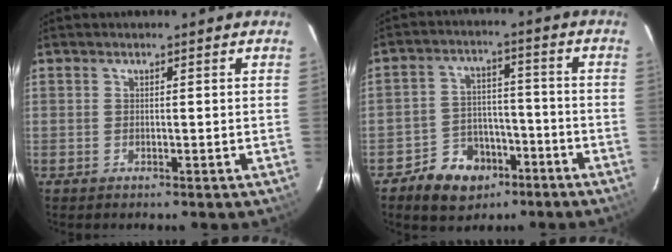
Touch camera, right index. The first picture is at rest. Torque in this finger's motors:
{"motor_torque": [0.10, 0.19, 0.06, -0.05]}